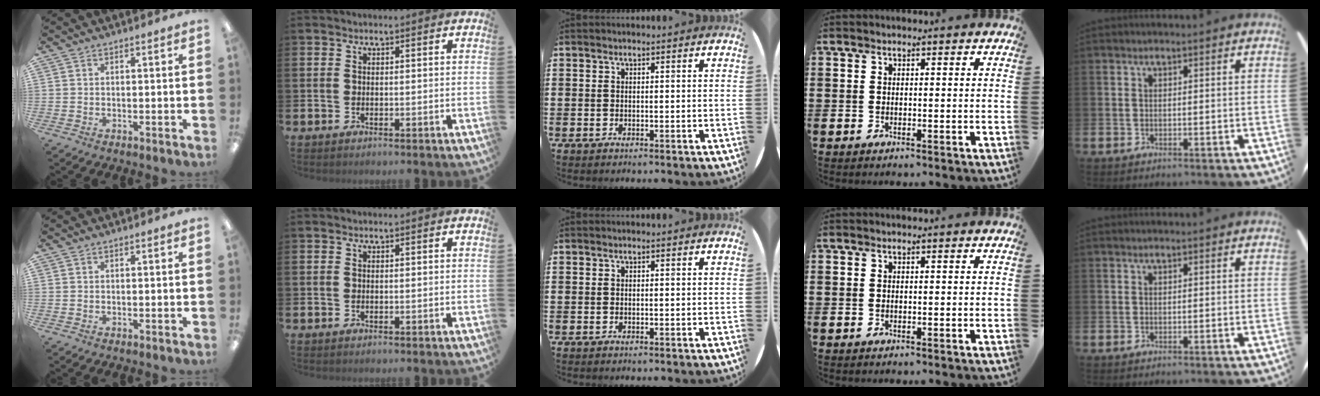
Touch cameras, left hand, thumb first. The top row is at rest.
{}